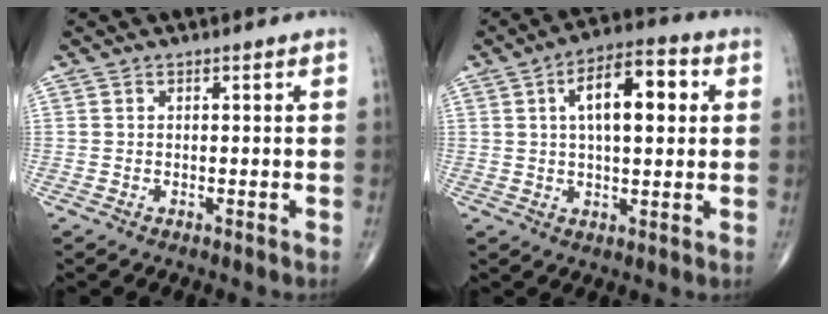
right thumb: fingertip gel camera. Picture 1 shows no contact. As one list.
[{"total": 12.1, "force": [2.9, 5.3, 10.5], "torque": [-0.149, 0.016, 0.040]}]